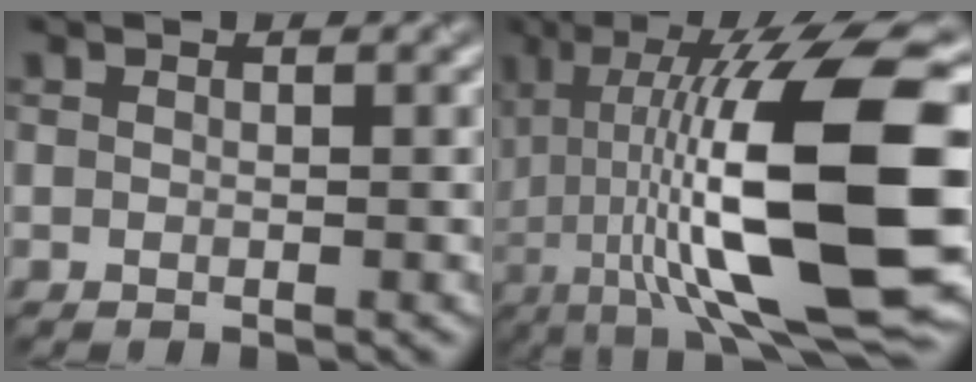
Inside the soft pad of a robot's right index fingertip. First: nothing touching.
{"total": 16.4, "force": [-0.6, 5.0, 15.6], "torque": [-0.260, 0.005, -0.007]}